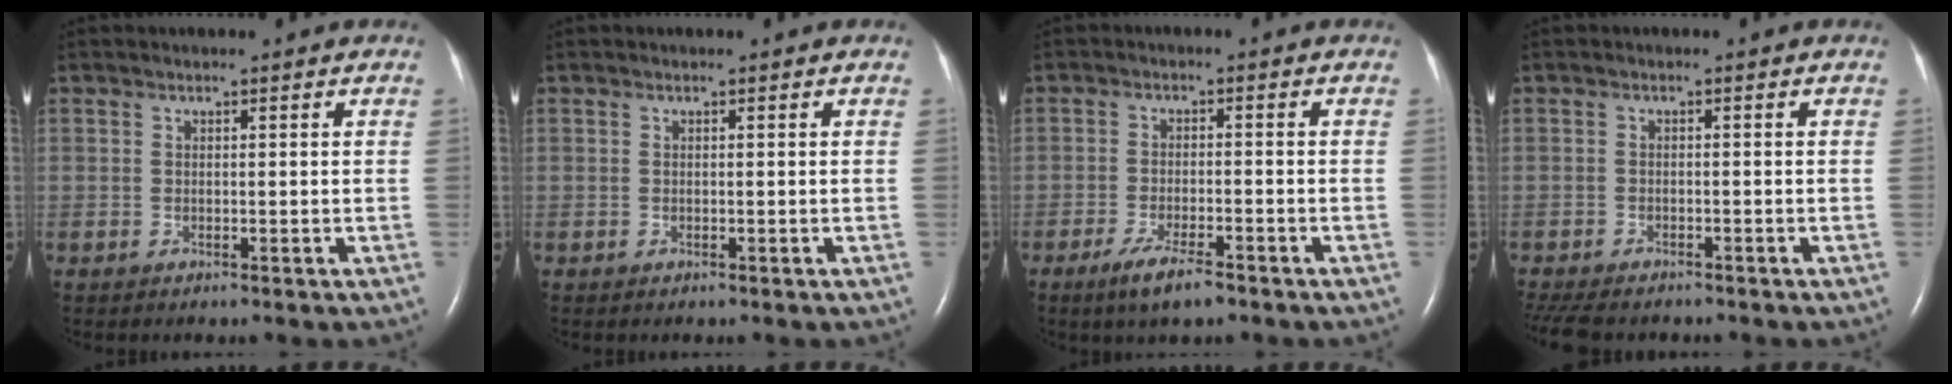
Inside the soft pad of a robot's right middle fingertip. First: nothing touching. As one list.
[{"total": 0.0}, {"total": 5.3, "force": [-3.7, 0.8, 3.7], "torque": [-0.080, -0.010, -0.062]}, {"total": 8.0, "force": [-6.8, 2.7, 3.5], "torque": [-0.064, -0.007, -0.102]}]